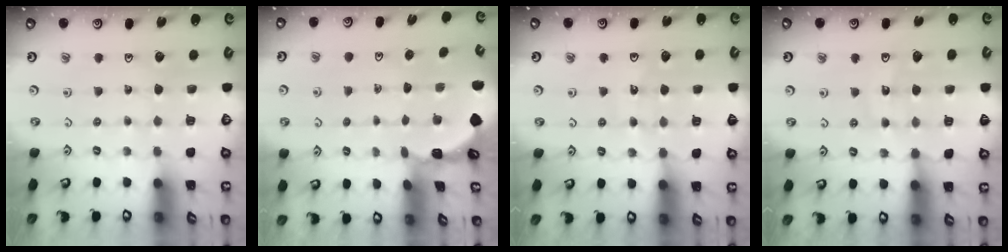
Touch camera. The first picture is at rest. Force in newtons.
{"total": 0.8, "press": 0.8, "slide": 0.1}
{"total": 9.5, "press": 9.3, "slide": 2.1}
{"total": 12.2, "press": 11.7, "slide": 3.4}